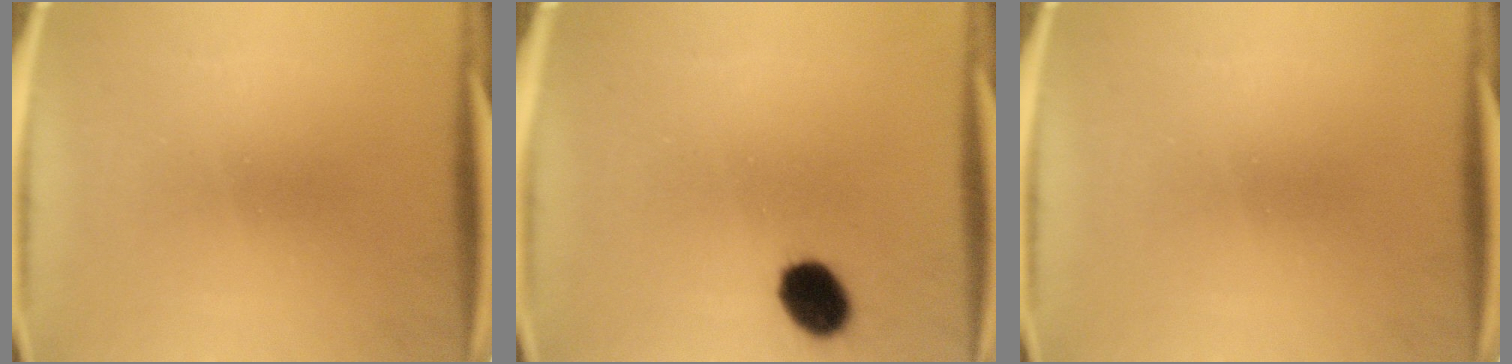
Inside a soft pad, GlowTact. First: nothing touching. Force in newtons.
{"total": 7.7}
{"total": 0.0}